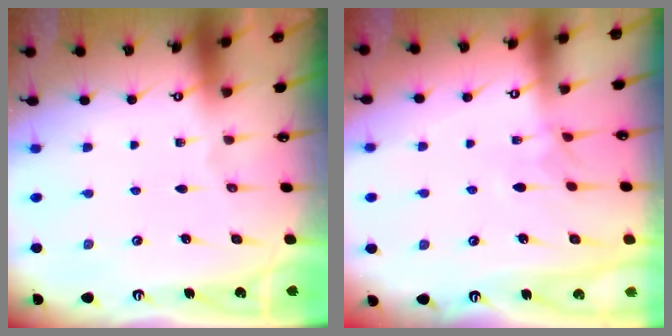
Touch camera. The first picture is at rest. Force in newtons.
{"total": 2.1, "press": 2.1, "slide": 0.4}